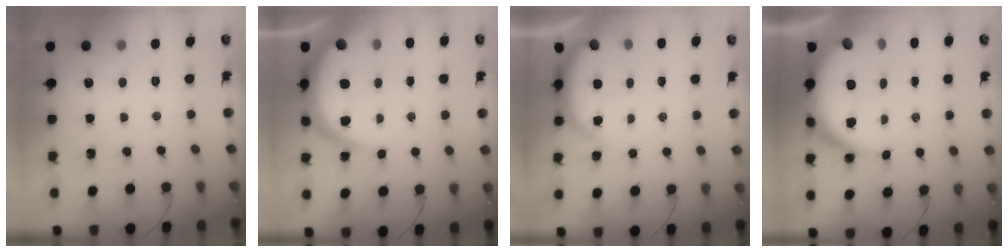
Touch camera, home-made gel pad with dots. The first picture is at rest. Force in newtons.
{"total": 10.5, "press": 10.4, "slide": 1.1}
{"total": 1.8, "press": 1.8, "slide": 0.5}
{"total": 11.1, "press": 11.0, "slide": 1.1}